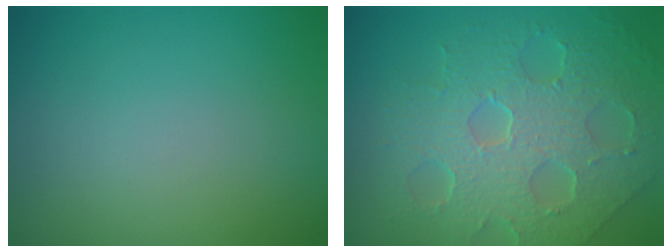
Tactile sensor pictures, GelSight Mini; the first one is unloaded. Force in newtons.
{"total": 8.3, "press": 5.8, "slide": 5.9}